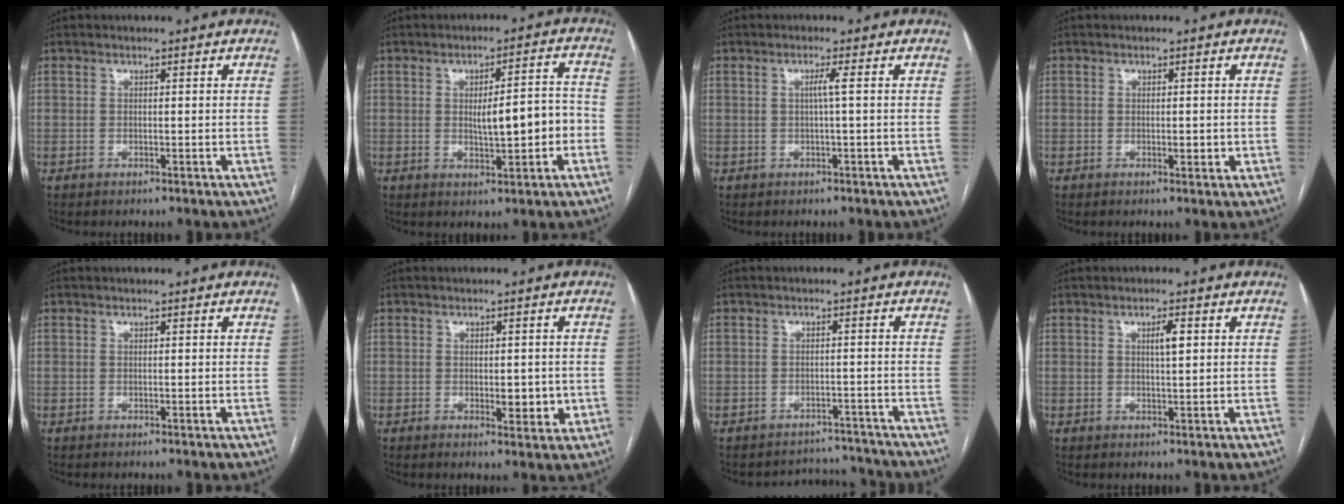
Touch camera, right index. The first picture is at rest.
{"total": 7.4, "force": [-1.1, 1.6, 7.1], "torque": [-0.104, 0.016, -0.009]}
{"total": 1.6, "force": [0.1, -0.5, 1.5], "torque": [-0.026, 0.002, 0.002]}
{"total": 1.6, "force": [-0.3, 0.5, 1.5], "torque": [-0.024, -0.001, -0.002]}
{"total": 0.0}
{"total": 3.9, "force": [-0.5, 1.6, 3.5], "torque": [-0.047, -0.004, -0.003]}
{"total": 6.2, "force": [-5.9, 1.2, -1.5], "torque": [0.021, 0.023, -0.073]}
{"total": 2.4, "force": [0.7, 0.3, 2.2], "torque": [-0.037, 0.001, 0.012]}